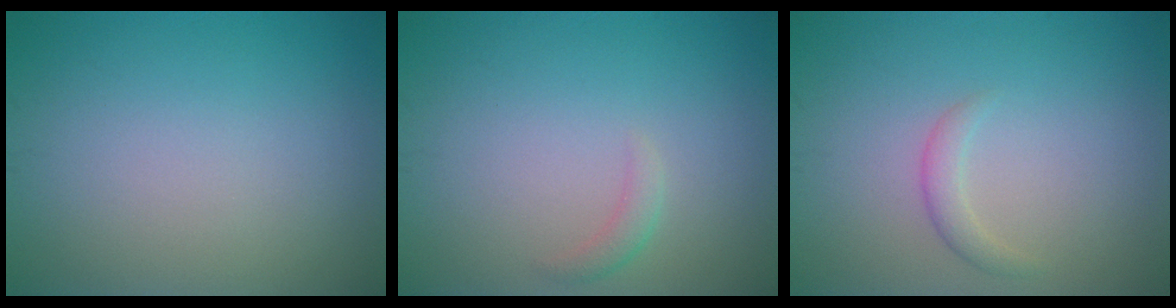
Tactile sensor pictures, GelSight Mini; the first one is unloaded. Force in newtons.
{"total": 1.1, "press": 1.1, "slide": 0.0}
{"total": 1.3, "press": 1.3, "slide": 0.1}